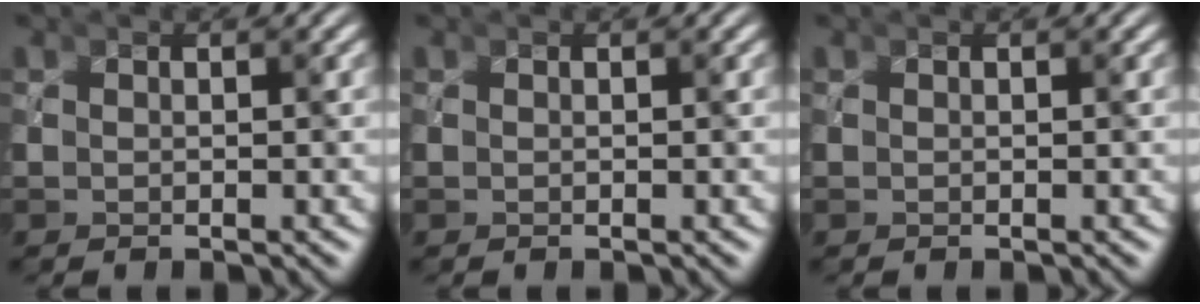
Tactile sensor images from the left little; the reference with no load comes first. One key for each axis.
{"total": 0.0}
{"total": 0.0}